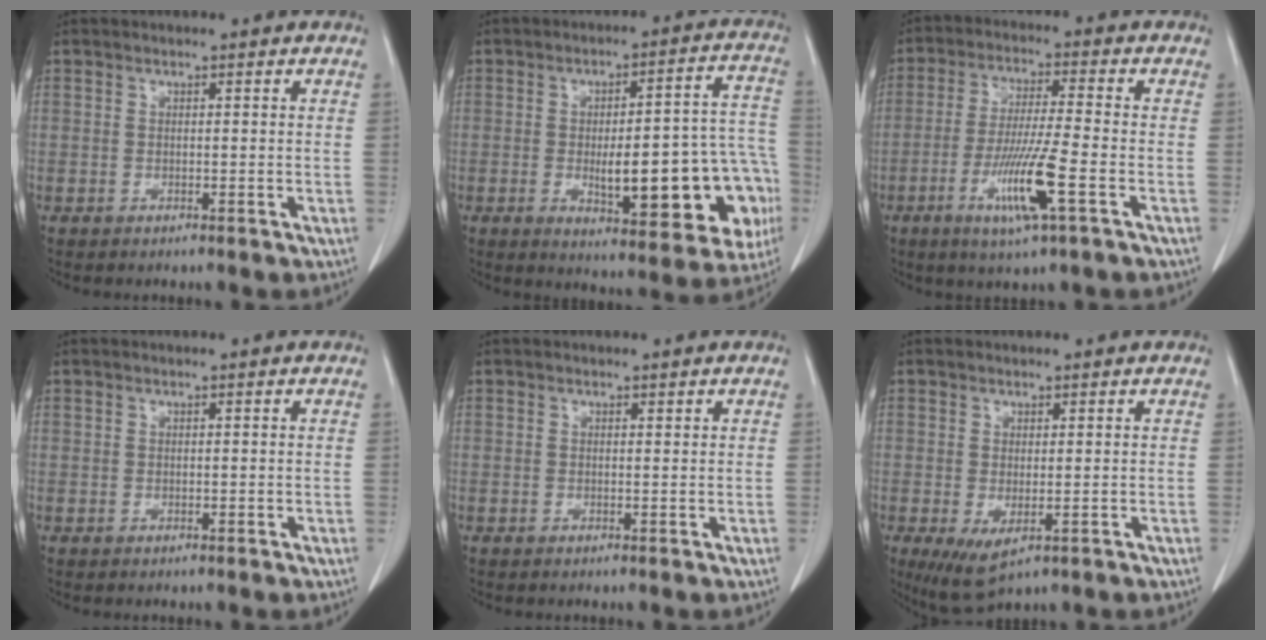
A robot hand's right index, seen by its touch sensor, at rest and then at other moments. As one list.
[{"total": 19.9, "force": [-4.5, 5.5, 18.5], "torque": [-0.171, 0.035, -0.036]}, {"total": 10.1, "force": [-3.9, -0.2, 9.4], "torque": [-0.181, -0.018, -0.073]}, {"total": 0.0}, {"total": 0.0}, {"total": 4.9, "force": [-1.6, 1.9, 4.2], "torque": [-0.079, -0.021, -0.012]}]